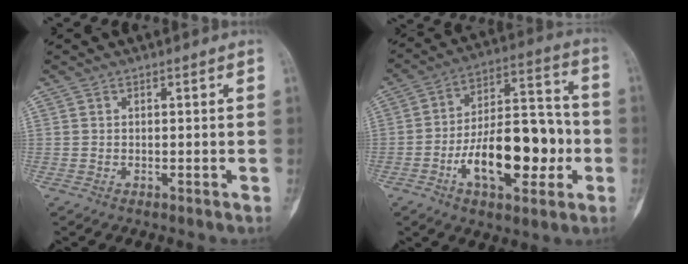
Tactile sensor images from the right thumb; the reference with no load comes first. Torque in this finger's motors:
{"motor_torque": [2.44, 2.32, 1.44, -1.34, 0.16]}